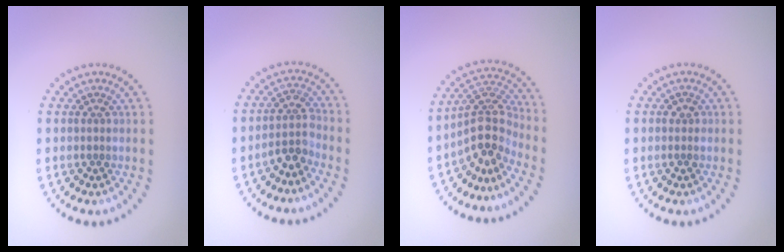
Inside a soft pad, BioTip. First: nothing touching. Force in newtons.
{"total": 2.5, "press": 1.9, "slide": 1.6}
{"total": 3.9, "press": 3.0, "slide": 2.5}
{"total": 0.8, "press": 0.7, "slide": 0.2}